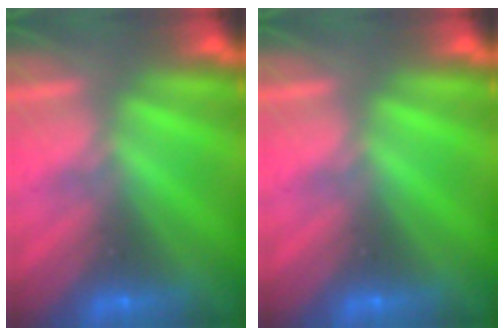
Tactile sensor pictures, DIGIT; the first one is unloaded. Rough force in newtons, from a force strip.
{"total": 0.0}